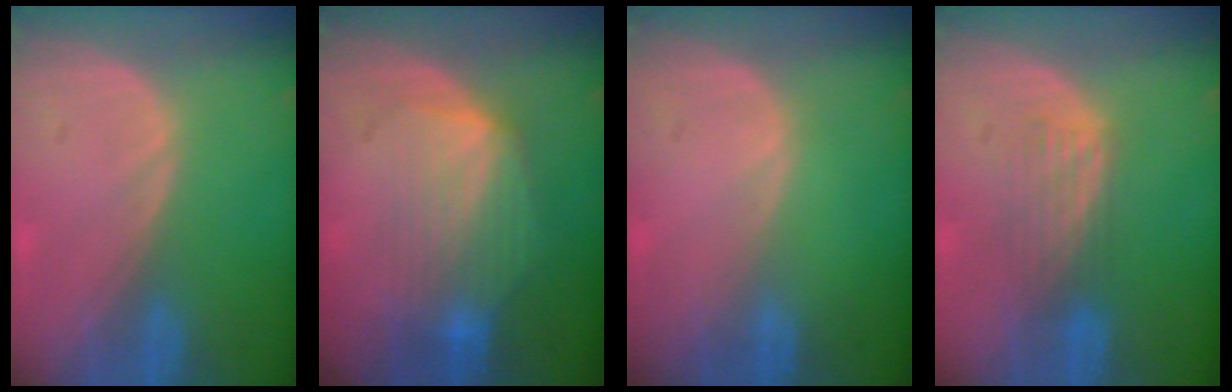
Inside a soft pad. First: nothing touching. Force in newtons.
{"total": 7.4, "press": 7.3, "slide": 1.4}
{"total": 0.0}
{"total": 4.3, "press": 3.6, "slide": 2.3}